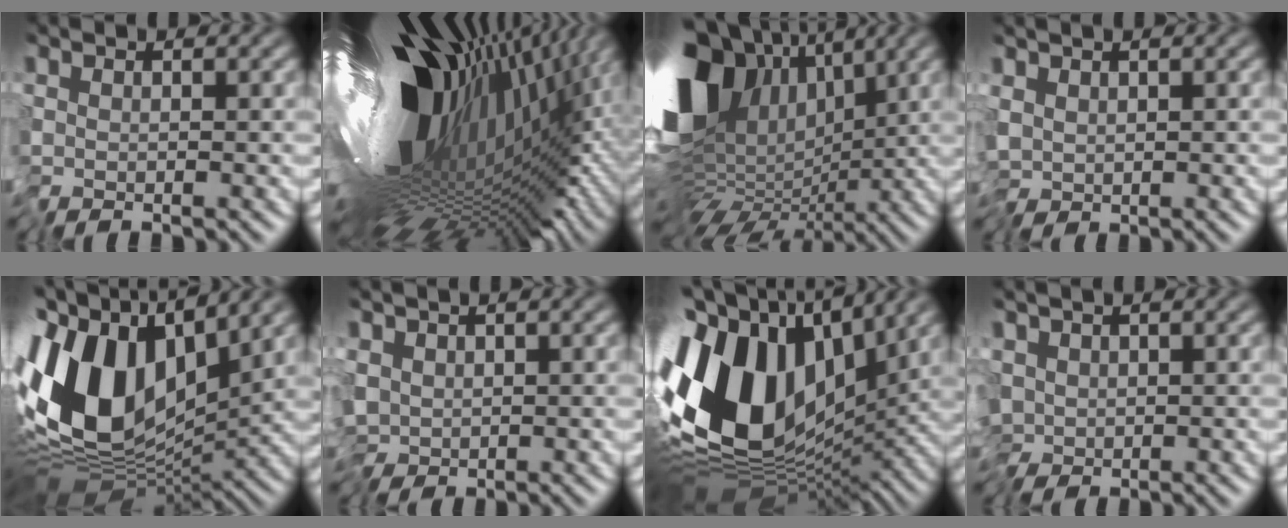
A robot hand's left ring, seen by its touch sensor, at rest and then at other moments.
{"total": 18.0, "force": [2.1, 7.3, 16.3], "torque": [-0.243, -0.038, 0.048]}
{"total": 12.8, "force": [1.0, 8.9, 9.2], "torque": [-0.195, 0.006, 0.033]}
{"total": 2.8, "force": [-0.2, 1.8, 2.2], "torque": [-0.046, 0.000, -0.006]}
{"total": 12.8, "force": [1.7, 7.1, 10.5], "torque": [-0.221, 0.001, 0.018]}
{"total": 4.6, "force": [-0.8, 3.3, 3.1], "torque": [-0.055, -0.015, -0.007]}
{"total": 15.4, "force": [1.9, 9.9, 11.6], "torque": [-0.249, 0.014, 0.029]}
{"total": 5.1, "force": [-0.6, 3.6, 3.6], "torque": [-0.057, -0.019, 0.001]}